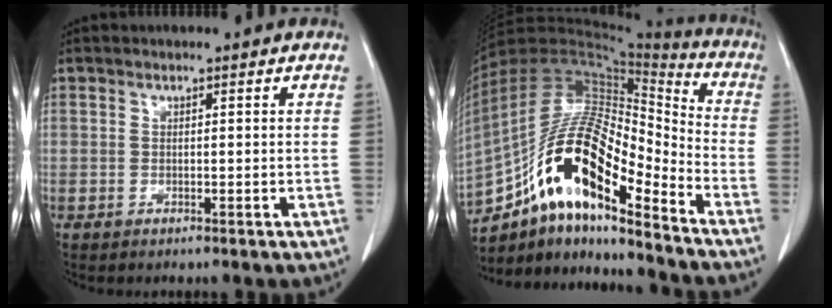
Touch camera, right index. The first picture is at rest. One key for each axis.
{"total": 21.4, "fx": -12.0, "fy": 5.9, "fz": 16.6, "tx": -0.333, "ty": 0.026, "tz": -0.209}